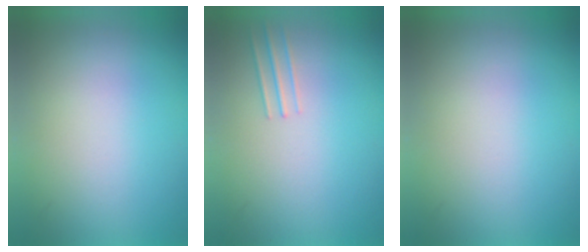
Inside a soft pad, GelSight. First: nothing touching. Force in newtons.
{"total": 1.0}
{"total": 0.0}